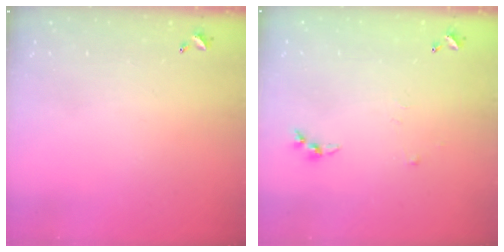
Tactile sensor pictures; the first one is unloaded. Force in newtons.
{"total": 3.3, "press": 3.3, "slide": 0.5}